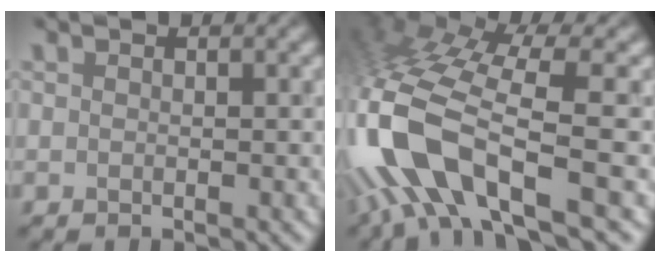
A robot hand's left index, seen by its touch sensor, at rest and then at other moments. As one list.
[{"total": 11.7, "force": [-4.5, 4.4, 9.8], "torque": [-0.209, 0.005, -0.091]}]